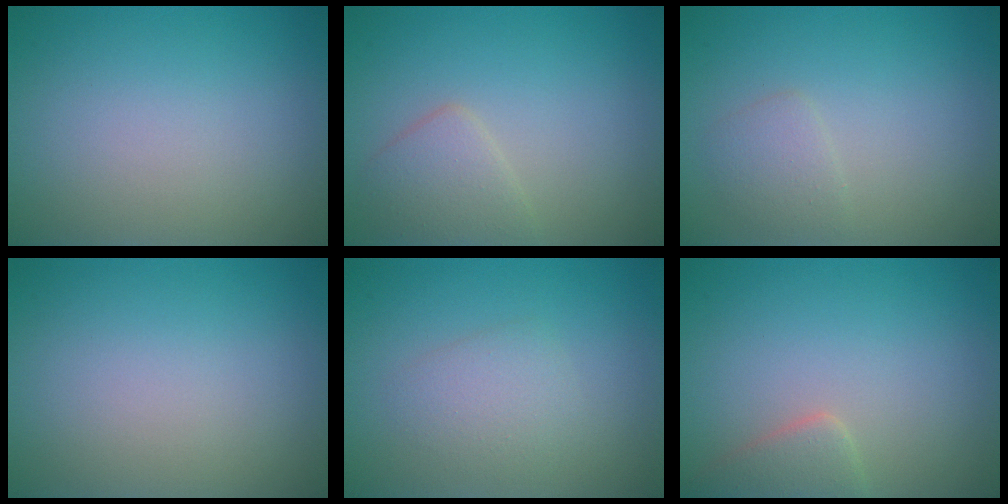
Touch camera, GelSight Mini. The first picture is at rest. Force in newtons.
{"total": 2.5, "press": 2.5, "slide": 0.2}
{"total": 1.5, "press": 1.5, "slide": 0.1}
{"total": 0.0}
{"total": 2.1, "press": 2.1, "slide": 0.2}
{"total": 2.3, "press": 2.3, "slide": 0.1}